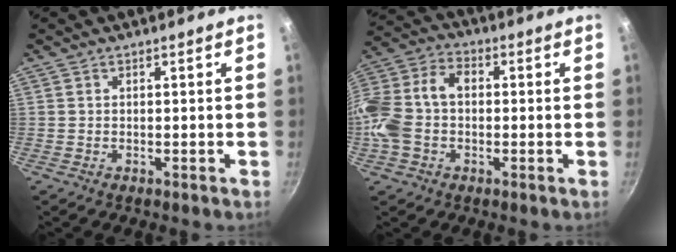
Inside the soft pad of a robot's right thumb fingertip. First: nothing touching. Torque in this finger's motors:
{"motor_torque": [1.05, 1.86, 0.99, -0.65, 0.45]}